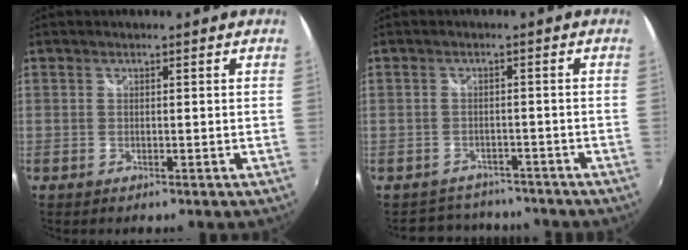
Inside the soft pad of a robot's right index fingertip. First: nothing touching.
{"total": 6.6, "force": [-5.7, 3.3, 0.6], "torque": [-0.022, 0.016, -0.081]}